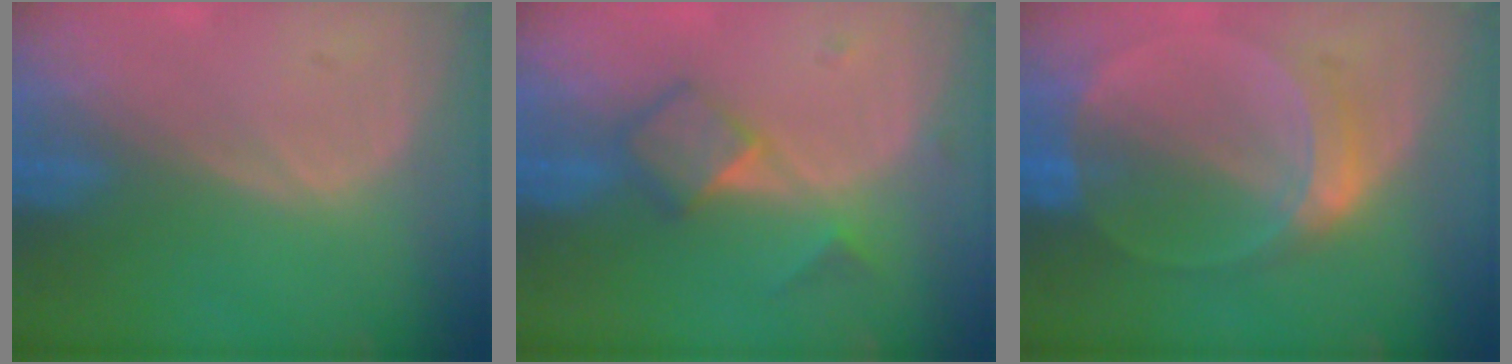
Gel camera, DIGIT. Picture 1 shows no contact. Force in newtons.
{"total": 4.9, "press": 4.7, "slide": 1.4}
{"total": 6.1, "press": 5.6, "slide": 2.4}